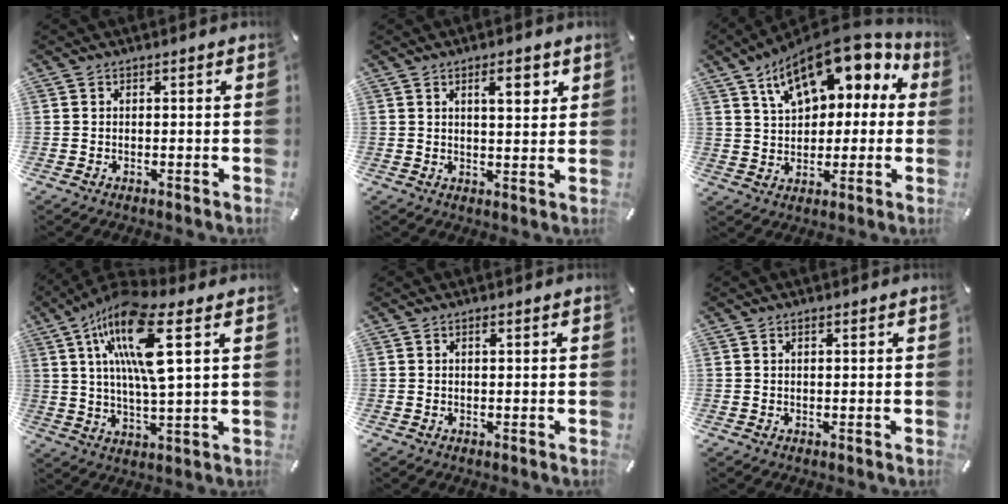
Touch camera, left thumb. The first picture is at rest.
{"total": 5.9, "force": [2.7, 1.9, 4.8], "torque": [-0.070, -0.008, 0.038]}
{"total": 15.5, "force": [8.5, 8.8, 9.5], "torque": [-0.162, -0.040, 0.151]}
{"total": 16.4, "force": [6.2, 4.3, 14.5], "torque": [-0.300, -0.007, 0.097]}
{"total": 0.7, "force": [0.2, 0.1, 0.6], "torque": [-0.013, -0.001, 0.003]}
{"total": 0.8, "force": [0.3, 0.3, 0.7], "torque": [-0.013, 0.002, 0.005]}